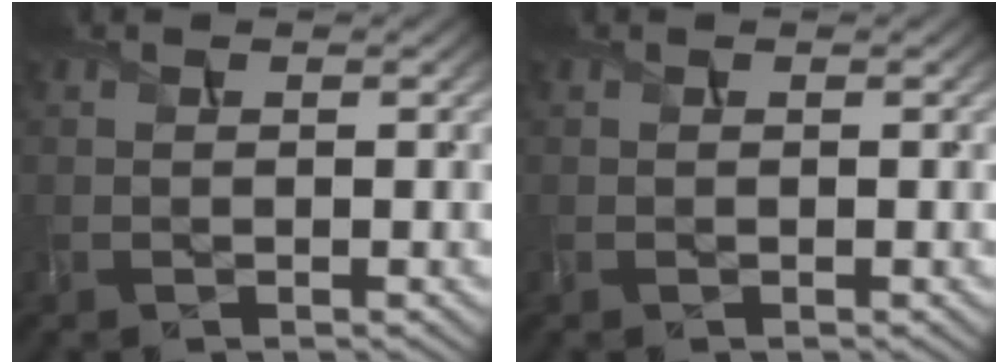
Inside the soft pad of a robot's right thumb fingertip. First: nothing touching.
{"total": 0.0}